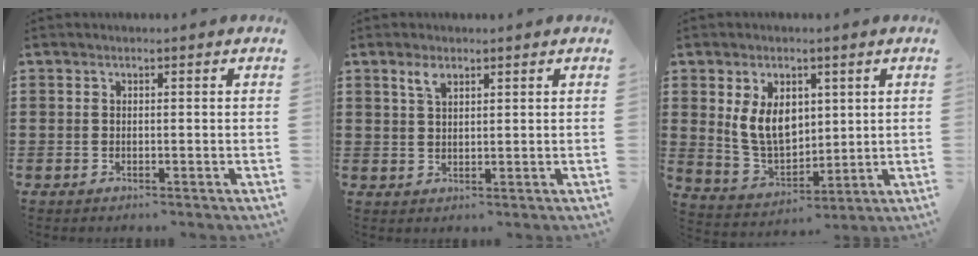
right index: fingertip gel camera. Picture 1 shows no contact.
{"total": 2.5, "force": [1.6, 1.0, 1.5], "torque": [-0.034, 0.004, 0.030]}
{"total": 8.2, "force": [2.2, 5.7, 5.5], "torque": [-0.126, 0.009, 0.039]}